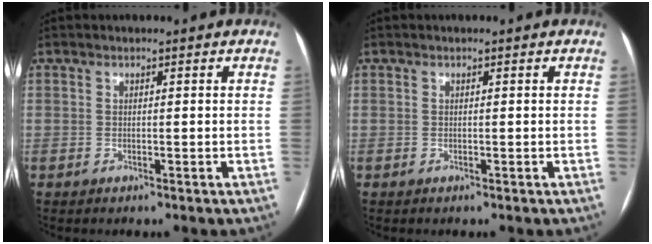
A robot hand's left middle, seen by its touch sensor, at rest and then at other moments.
{"total": 0.0}